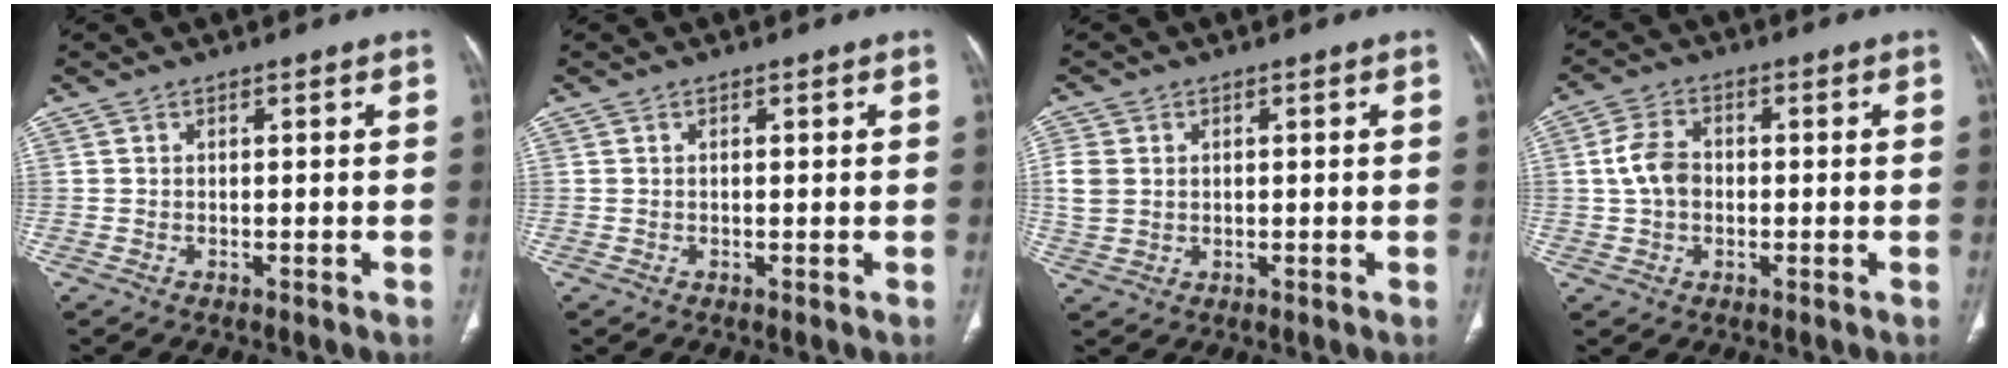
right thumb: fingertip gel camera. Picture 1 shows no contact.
{"total": 0.0}
{"total": 4.8, "force": [0.7, 3.9, 2.7], "torque": [-0.060, 0.002, 0.019]}
{"total": 6.0, "force": [-0.1, 4.4, 4.1], "torque": [-0.076, 0.014, -0.007]}